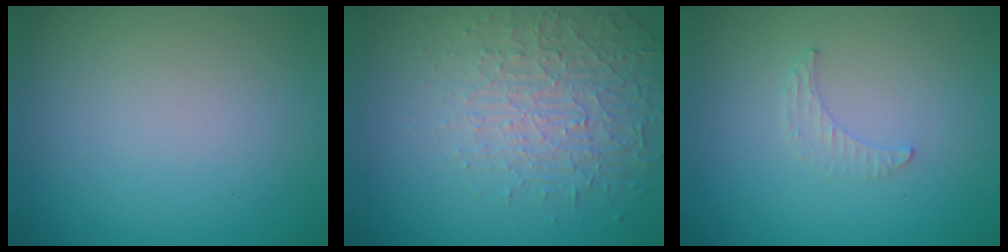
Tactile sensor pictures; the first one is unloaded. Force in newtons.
{"total": 4.5, "press": 3.1, "slide": 3.2}
{"total": 1.1, "press": 1.1, "slide": 0.3}